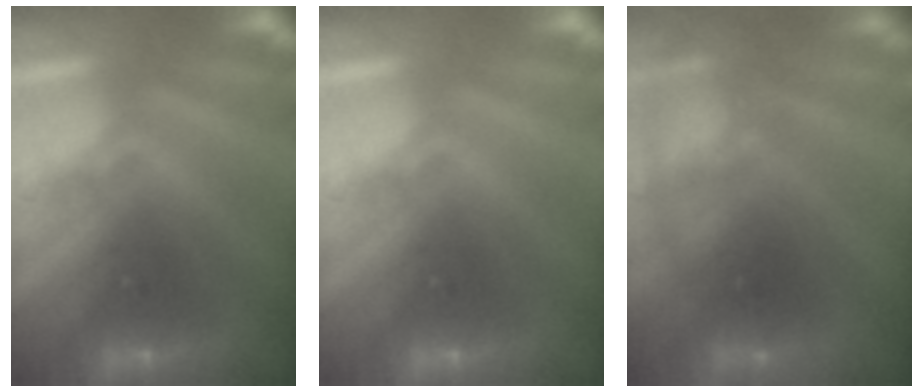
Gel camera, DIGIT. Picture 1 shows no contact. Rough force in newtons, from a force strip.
{"total": 0.0}
{"total": 2.1}